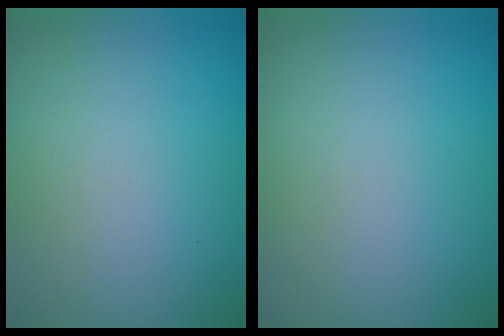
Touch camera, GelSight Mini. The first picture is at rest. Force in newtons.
{"total": 0.0}